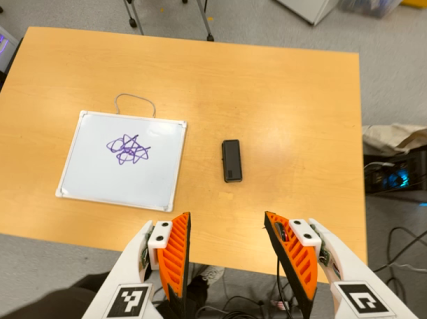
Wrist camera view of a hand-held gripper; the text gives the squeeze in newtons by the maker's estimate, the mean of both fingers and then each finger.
{"total": 0.0}